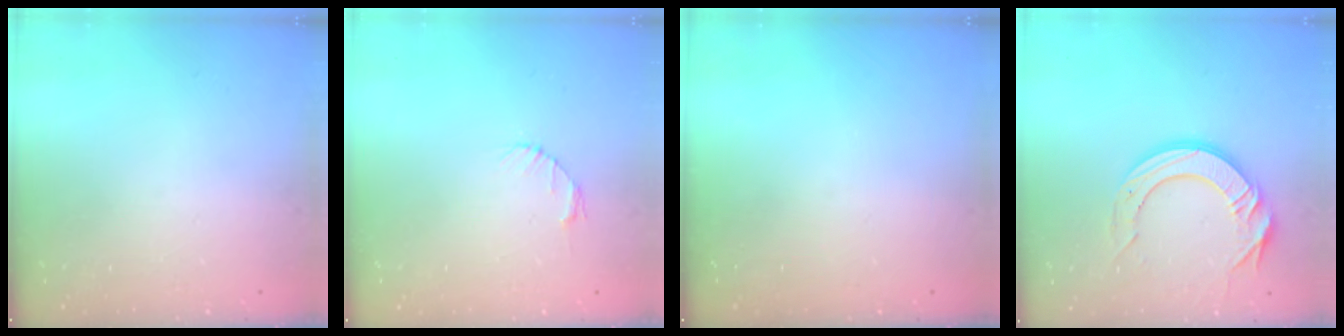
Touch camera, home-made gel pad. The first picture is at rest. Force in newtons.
{"total": 2.7, "press": 2.7, "slide": 0.4}
{"total": 0.0}
{"total": 14.2, "press": 14.1, "slide": 1.5}